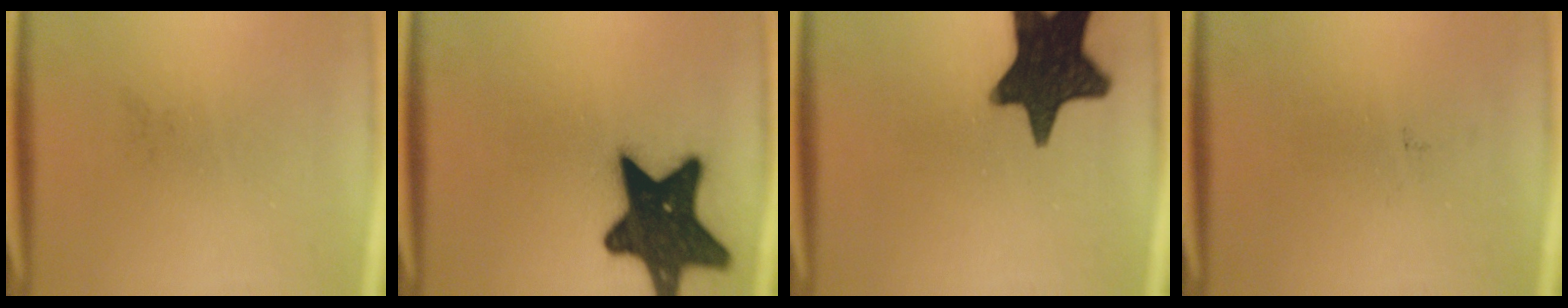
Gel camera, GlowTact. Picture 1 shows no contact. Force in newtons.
{"total": 19.9}
{"total": 17.5}
{"total": 0.0}